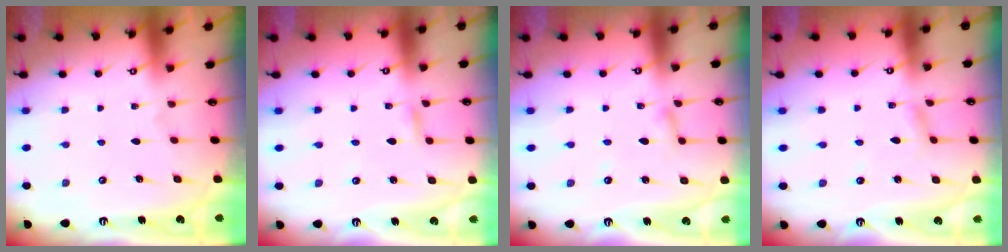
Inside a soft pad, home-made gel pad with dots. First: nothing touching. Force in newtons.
{"total": 1.6, "press": 1.6, "slide": 0.1}
{"total": 2.7, "press": 2.7, "slide": 0.1}
{"total": 2.7, "press": 2.7, "slide": 0.1}